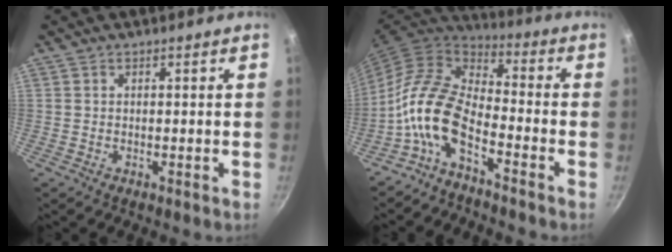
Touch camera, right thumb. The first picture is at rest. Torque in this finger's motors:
{"motor_torque": [0.21, 0.43, 1.41, -1.36, 0.24]}